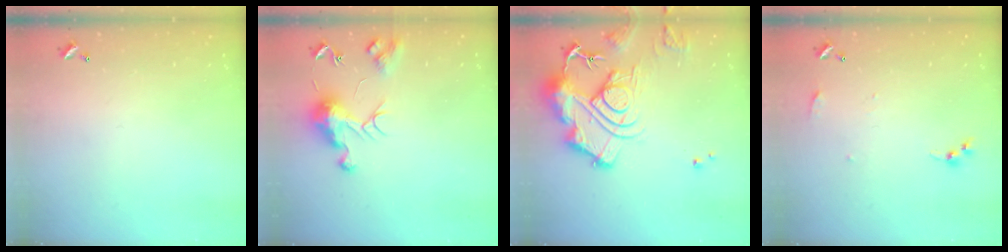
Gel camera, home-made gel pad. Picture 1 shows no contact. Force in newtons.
{"total": 9.6, "press": 9.5, "slide": 0.9}
{"total": 16.2, "press": 16.1, "slide": 1.7}
{"total": 3.8, "press": 3.8, "slide": 0.5}